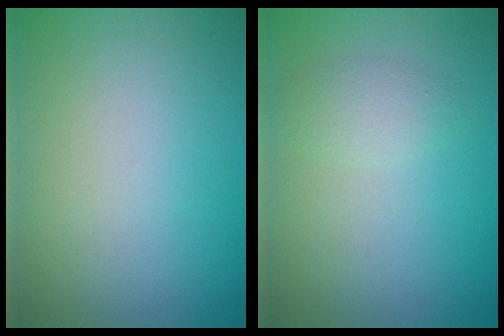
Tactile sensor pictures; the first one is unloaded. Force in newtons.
{"total": 1.6, "press": 1.6, "slide": 0.1}